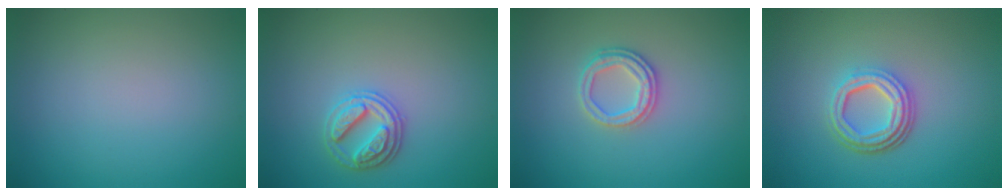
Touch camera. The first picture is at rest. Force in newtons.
{"total": 2.9, "press": 2.8, "slide": 0.7}
{"total": 2.5, "press": 2.4, "slide": 0.8}
{"total": 4.7, "press": 3.4, "slide": 3.2}